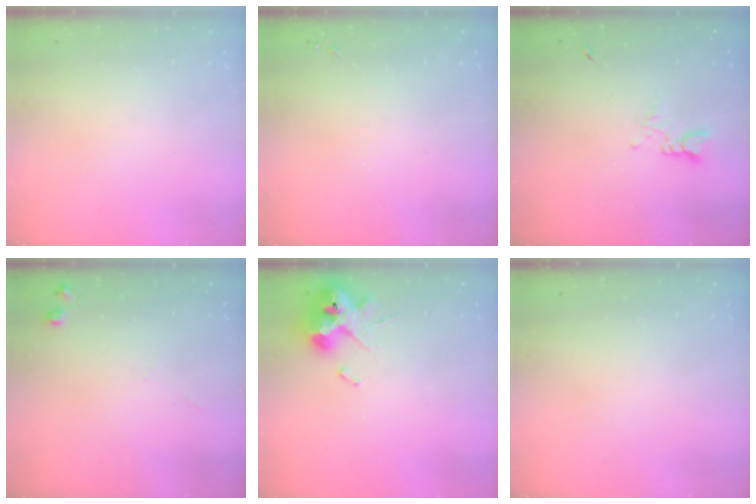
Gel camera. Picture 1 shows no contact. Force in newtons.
{"total": 0.0}
{"total": 2.9, "press": 2.9, "slide": 0.2}
{"total": 4.9, "press": 4.8, "slide": 0.9}
{"total": 11.6, "press": 11.6, "slide": 0.8}
{"total": 0.0}